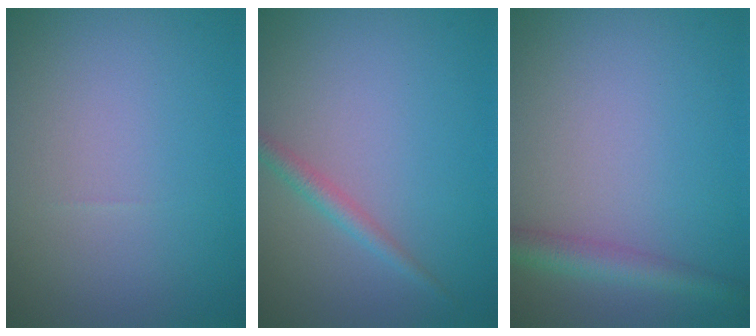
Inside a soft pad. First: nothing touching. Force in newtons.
{"total": 1.6, "press": 1.6, "slide": 0.0}
{"total": 2.7, "press": 2.7, "slide": 0.1}